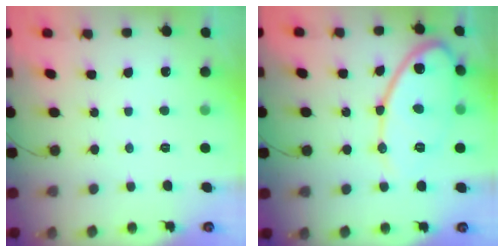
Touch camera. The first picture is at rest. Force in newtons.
{"total": 14.1, "press": 14.1, "slide": 0.9}